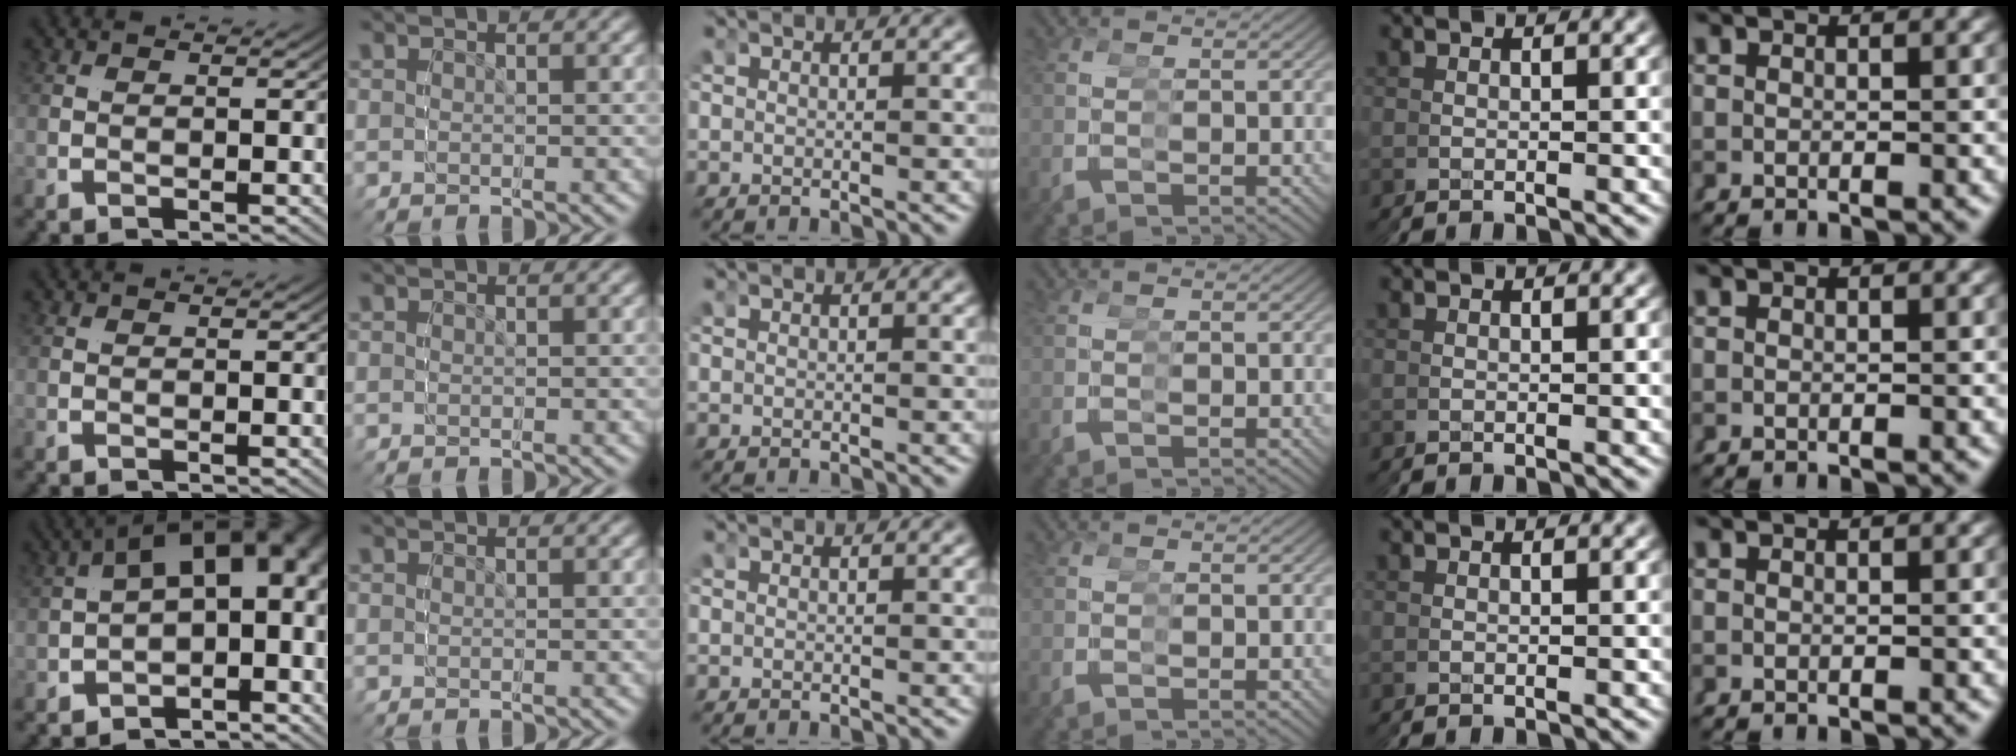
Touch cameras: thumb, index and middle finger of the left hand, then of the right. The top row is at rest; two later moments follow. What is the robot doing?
{"motion": "grasp_and_lifting", "object": "legos"}